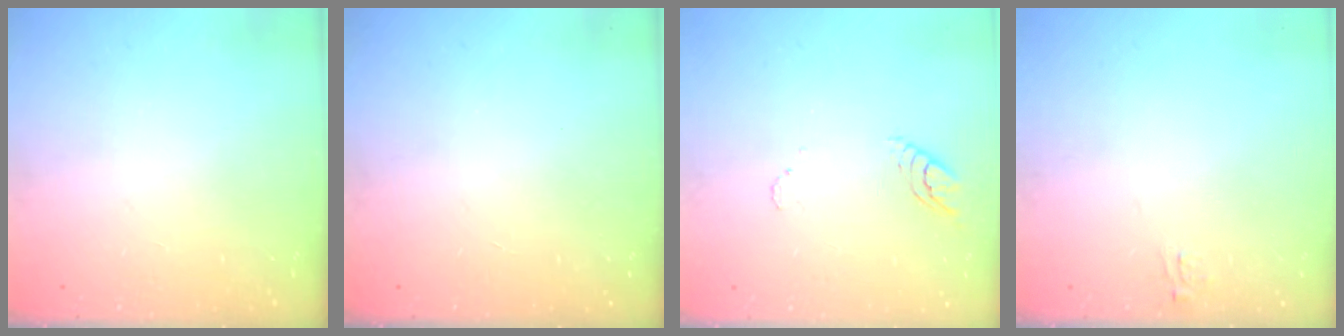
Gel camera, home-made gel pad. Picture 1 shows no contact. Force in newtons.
{"total": 0.0}
{"total": 3.5, "press": 3.5, "slide": 0.3}
{"total": 3.3, "press": 3.3, "slide": 0.4}